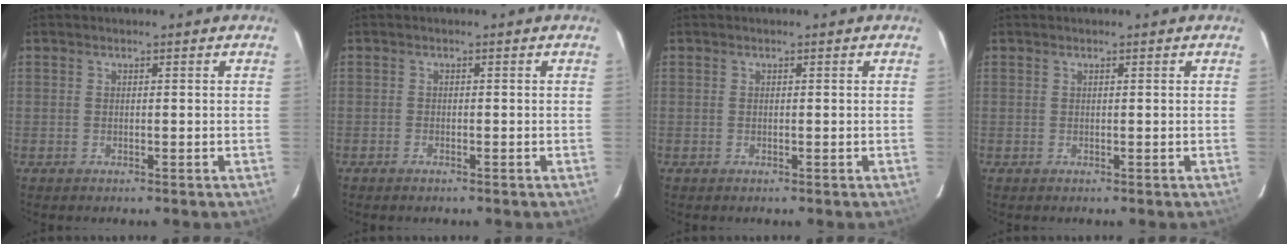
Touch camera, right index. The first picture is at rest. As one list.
[{"total": 0.7, "force": [-0.6, 0.3, 0.1], "torque": [-0.005, 0.000, -0.013]}, {"total": 0.0}, {"total": 0.0}]